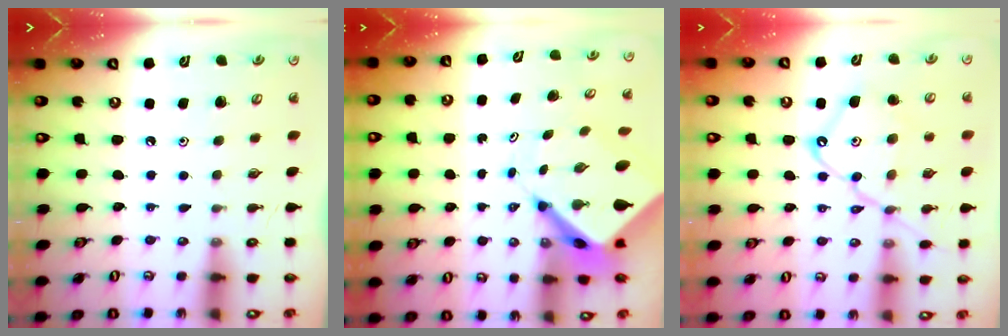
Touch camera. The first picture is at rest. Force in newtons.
{"total": 8.9, "press": 8.9, "slide": 0.8}
{"total": 14.6, "press": 14.5, "slide": 1.2}